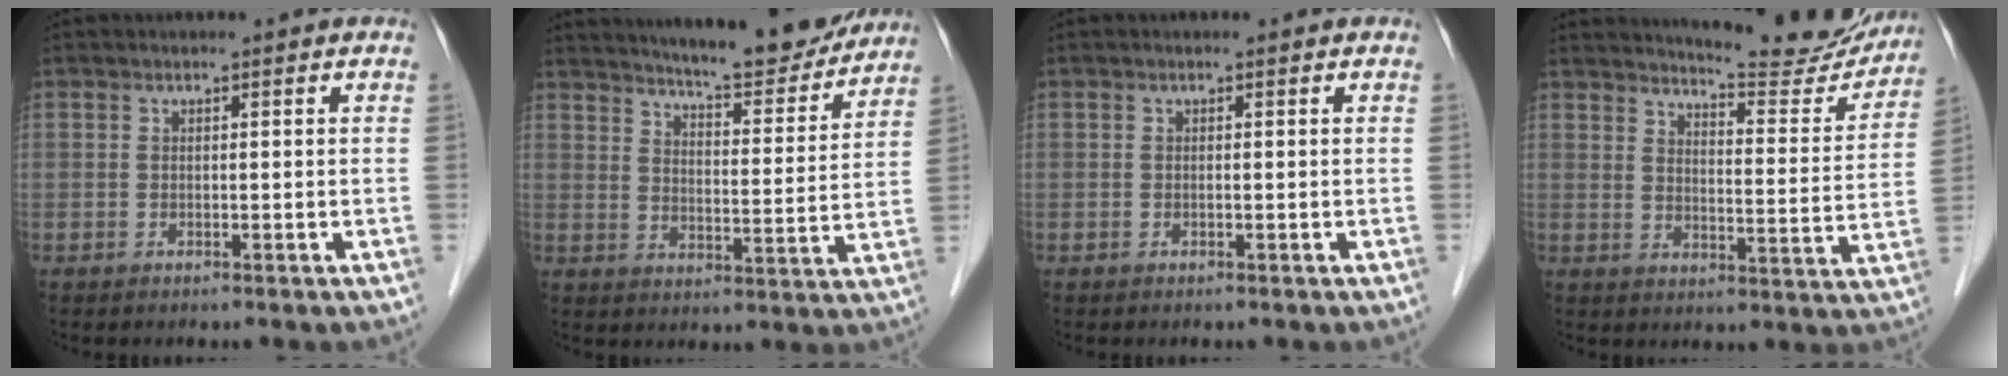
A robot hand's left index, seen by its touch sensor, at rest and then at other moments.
{"total": 15.5, "force": [14.2, 1.7, 5.9], "torque": [-0.087, -0.020, 0.193]}
{"total": 0.0}
{"total": 16.1, "force": [15.4, 1.7, 4.3], "torque": [-0.054, -0.058, 0.186]}